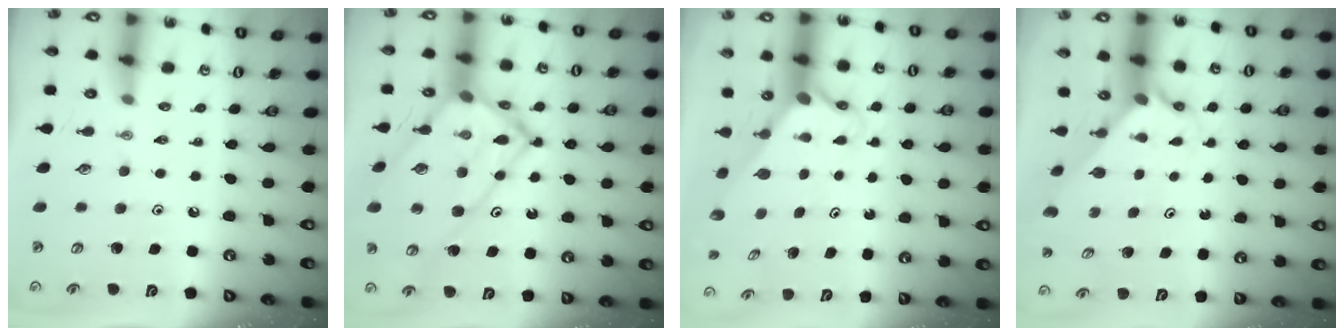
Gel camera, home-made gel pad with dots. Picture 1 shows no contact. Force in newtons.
{"total": 19.3, "press": 19.3, "slide": 1.8}
{"total": 2.8, "press": 2.8, "slide": 0.2}
{"total": 1.6, "press": 1.6, "slide": 0.1}